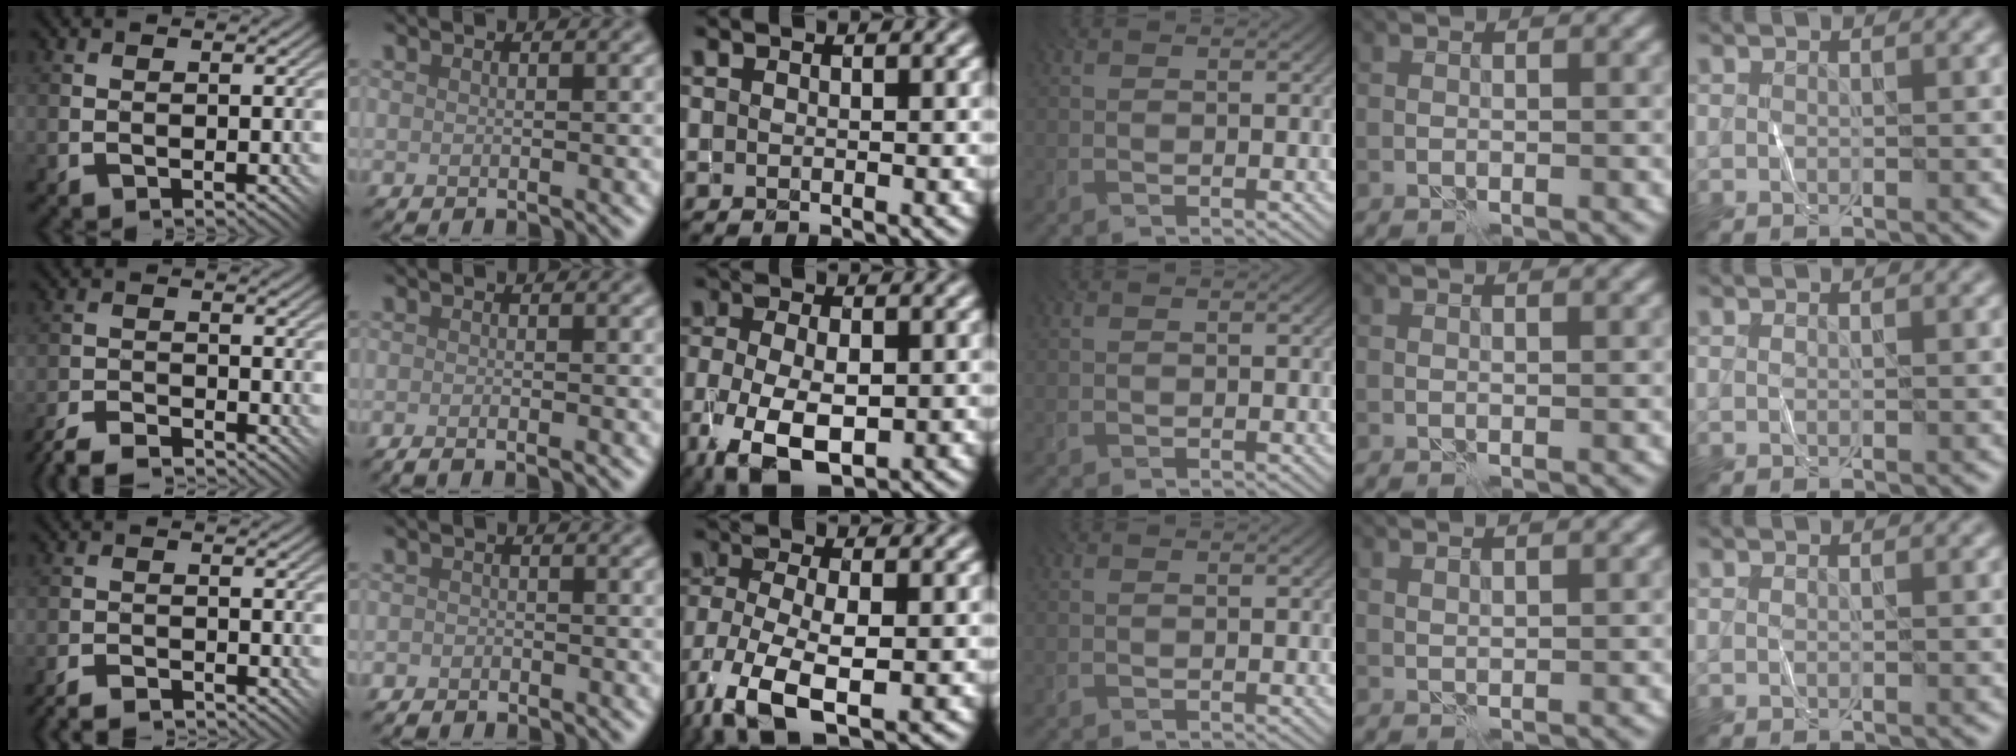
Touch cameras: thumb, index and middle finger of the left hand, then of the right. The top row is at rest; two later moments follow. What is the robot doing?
{"motion": "fold", "object": "shorts"}